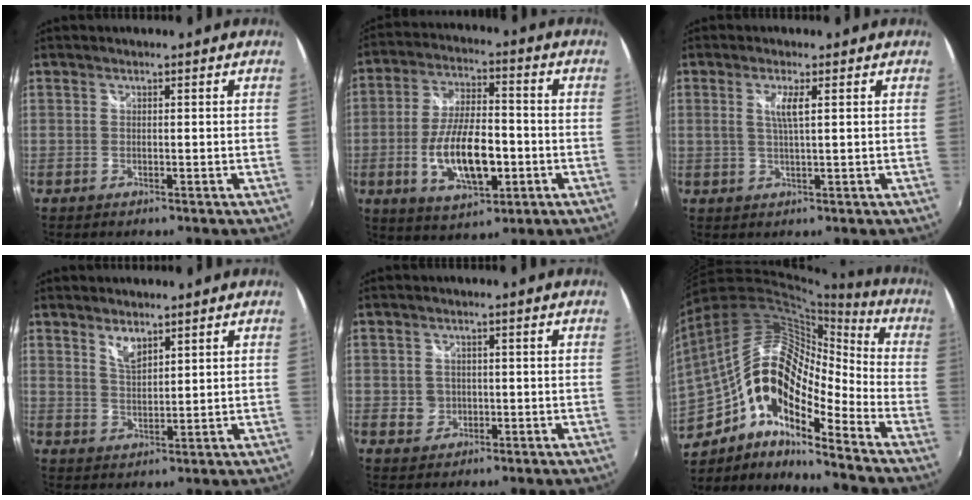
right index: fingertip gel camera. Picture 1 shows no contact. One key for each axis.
{"total": 14.2, "fx": -3.6, "fy": 5.9, "fz": 12.4, "tx": -0.244, "ty": -0.008, "tz": -0.057}
{"total": 3.2, "fx": 0.9, "fy": 0.1, "fz": 3.0, "tx": -0.058, "ty": -0.003, "tz": 0.016}
{"total": 3.8, "fx": 2.7, "fy": 1.4, "fz": 2.2, "tx": -0.039, "ty": -0.004, "tz": 0.049}
{"total": 3.4, "fx": -0.4, "fy": 3.3, "fz": 0.8, "tx": -0.016, "ty": 0.002, "tz": -0.004}
{"total": 19.9, "fx": -7.7, "fy": 8.7, "fz": 16.1, "tx": -0.273, "ty": -0.015, "tz": -0.158}